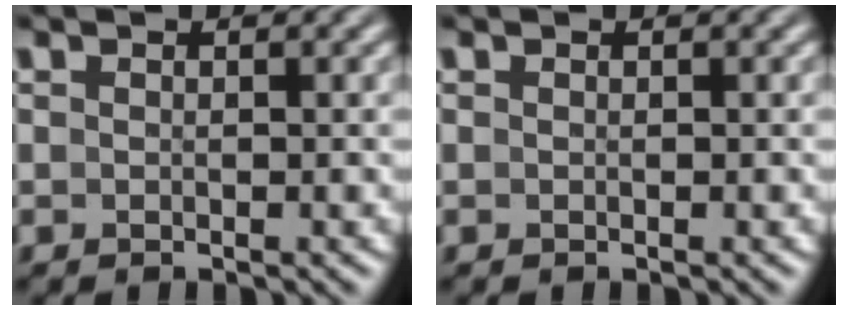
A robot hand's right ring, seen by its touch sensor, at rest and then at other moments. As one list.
[{"total": 0.0}]